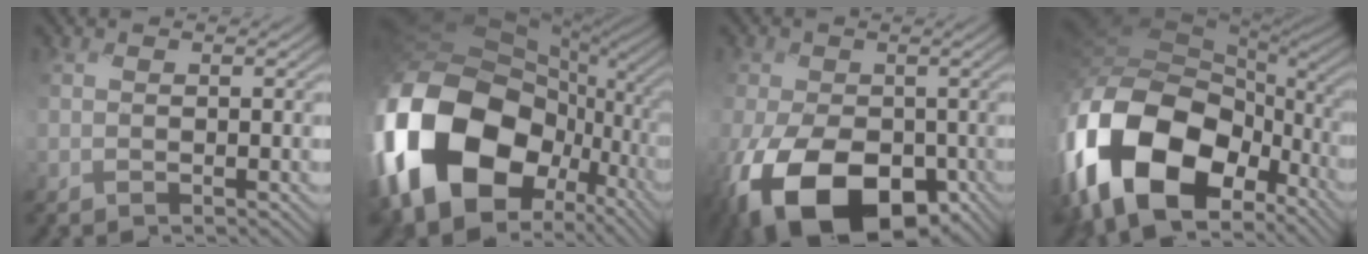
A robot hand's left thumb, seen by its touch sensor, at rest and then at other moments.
{"total": 20.9, "force": [-5.3, 14.9, 13.7], "torque": [-0.343, -0.031, -0.093]}
{"total": 13.3, "force": [-5.6, 8.3, 8.8], "torque": [-0.168, -0.040, -0.098]}
{"total": 18.6, "force": [-8.4, 10.9, 12.5], "torque": [-0.288, -0.030, -0.145]}